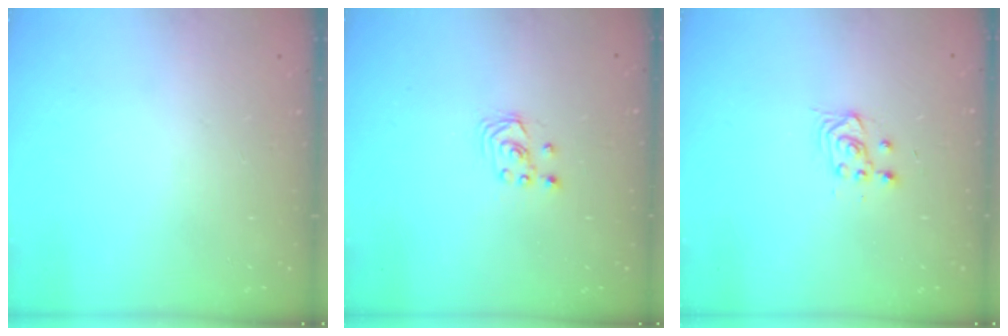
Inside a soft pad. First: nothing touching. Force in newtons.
{"total": 1.8, "press": 1.8, "slide": 0.2}
{"total": 3.3, "press": 3.1, "slide": 1.1}